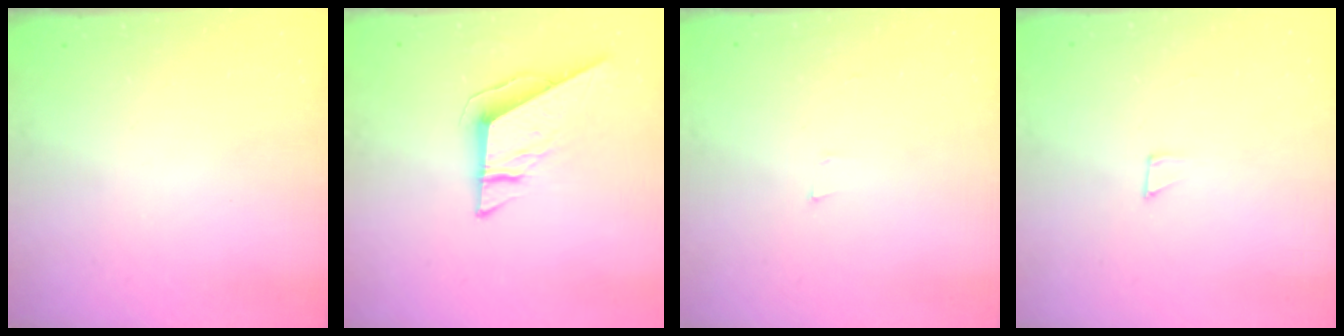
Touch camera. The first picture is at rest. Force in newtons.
{"total": 8.1, "press": 8.1, "slide": 0.4}
{"total": 3.4, "press": 2.2, "slide": 2.6}
{"total": 1.9, "press": 1.9, "slide": 0.1}